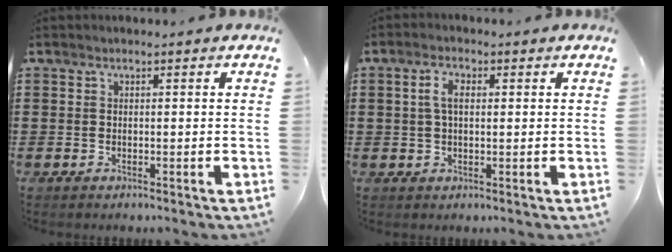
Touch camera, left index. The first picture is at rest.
{"total": 3.6, "force": [0.7, 1.8, 3.0], "torque": [-0.064, 0.012, 0.009]}